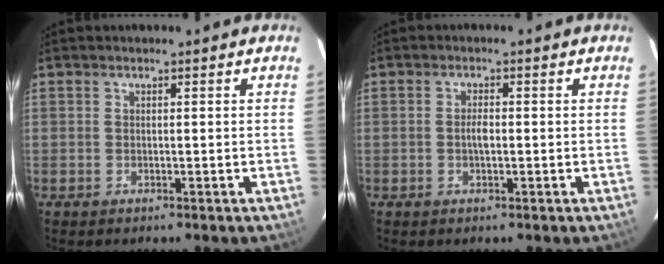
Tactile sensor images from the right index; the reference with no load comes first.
{"total": 1.8, "force": [-0.3, 0.7, 1.7], "torque": [-0.031, 0.003, -0.006]}